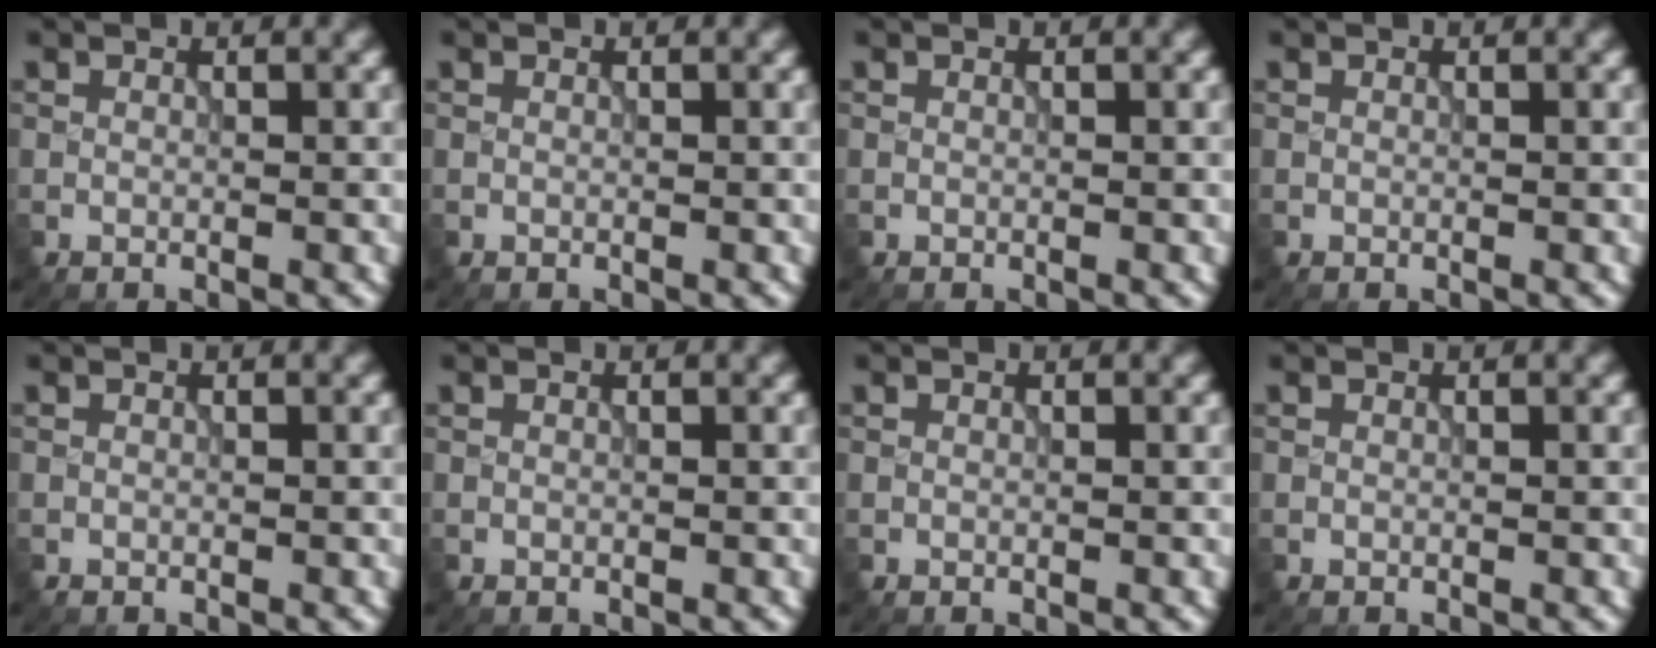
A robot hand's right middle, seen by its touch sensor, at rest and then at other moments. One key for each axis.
{"total": 0.0}
{"total": 0.0}
{"total": 0.0}
{"total": 0.0}
{"total": 0.0}
{"total": 0.0}
{"total": 0.0}